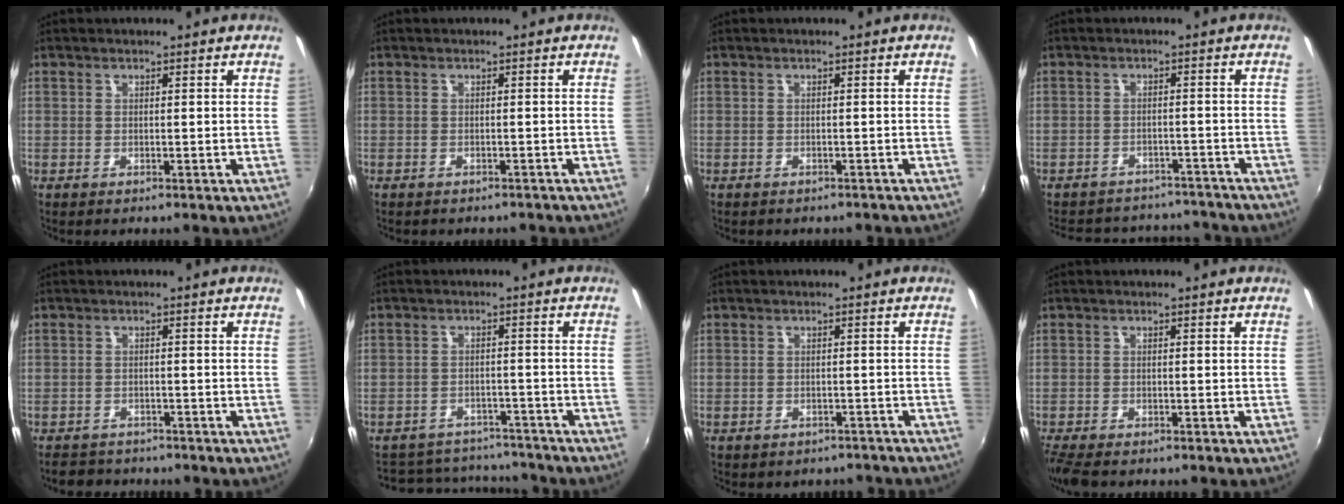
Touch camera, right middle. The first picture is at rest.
{"total": 3.2, "force": [-2.9, 1.2, 0.9], "torque": [-0.019, -0.012, -0.034]}
{"total": 2.7, "force": [-2.3, 1.1, 0.8], "torque": [-0.016, -0.011, -0.027]}
{"total": 14.9, "force": [-12.7, 6.7, 3.9], "torque": [-0.090, 0.043, -0.155]}
{"total": 4.8, "force": [-4.3, 2.0, 0.8], "torque": [-0.029, -0.006, -0.069]}
{"total": 12.4, "force": [-10.9, 5.3, 2.8], "torque": [-0.073, 0.027, -0.143]}
{"total": 5.2, "force": [-4.3, 2.7, 1.1], "torque": [-0.019, 0.003, -0.043]}
{"total": 4.9, "force": [-4.0, 1.3, 2.5], "torque": [-0.062, -0.028, -0.076]}